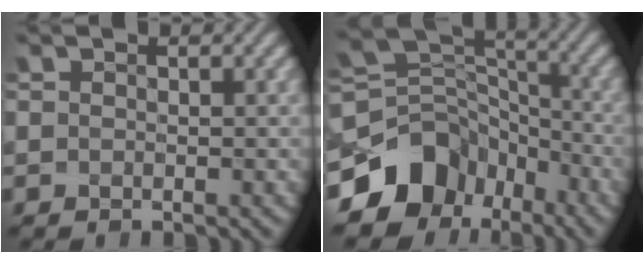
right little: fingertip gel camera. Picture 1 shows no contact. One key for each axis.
{"total": 8.4, "fx": -4.5, "fy": 6.3, "fz": 3.3, "tx": -0.050, "ty": 0.013, "tz": -0.087}